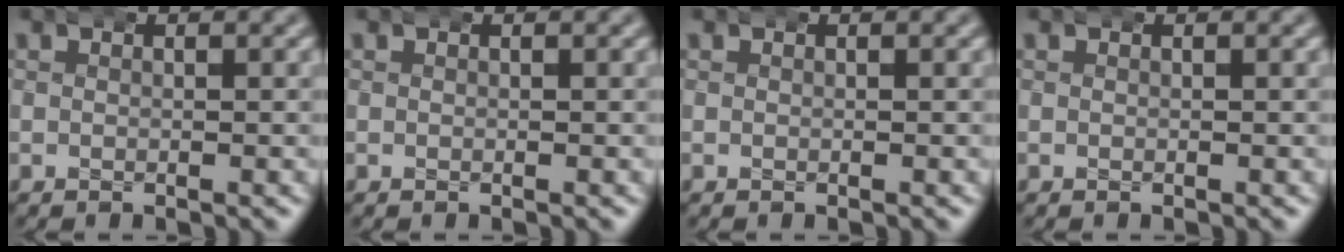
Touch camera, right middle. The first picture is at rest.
{"total": 0.0}
{"total": 0.0}
{"total": 0.0}